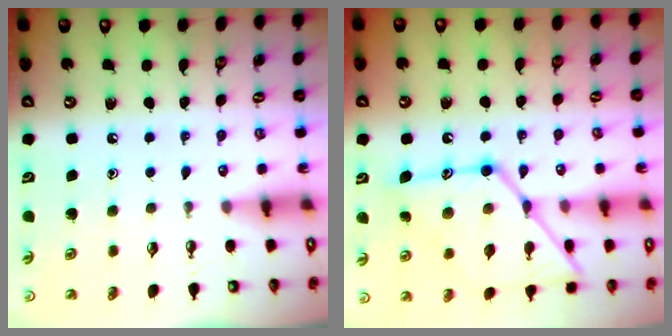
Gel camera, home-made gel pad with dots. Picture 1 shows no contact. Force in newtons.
{"total": 19.2, "press": 19.2, "slide": 1.5}